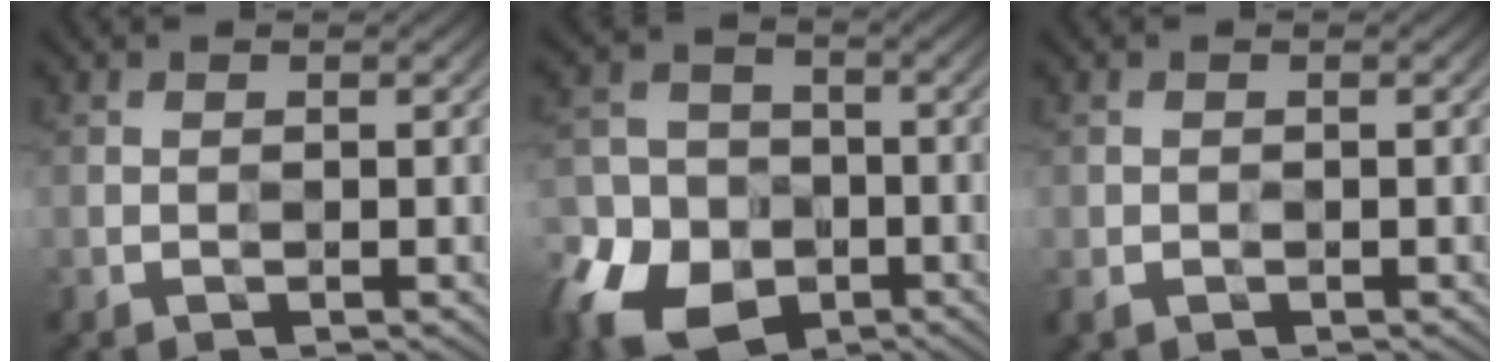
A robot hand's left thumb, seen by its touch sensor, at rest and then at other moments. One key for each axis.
{"total": 11.2, "fx": -5.5, "fy": 8.4, "fz": 5.1, "tx": -0.135, "ty": -0.037, "tz": -0.110}
{"total": 1.9, "fx": -0.8, "fy": 1.5, "fz": 0.9, "tx": -0.019, "ty": -0.009, "tz": -0.018}